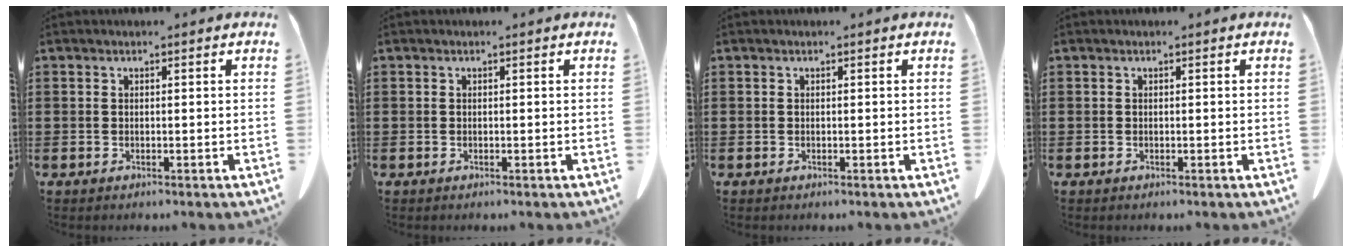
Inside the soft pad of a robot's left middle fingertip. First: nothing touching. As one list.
[{"total": 0.0}, {"total": 0.0}, {"total": 0.0}]